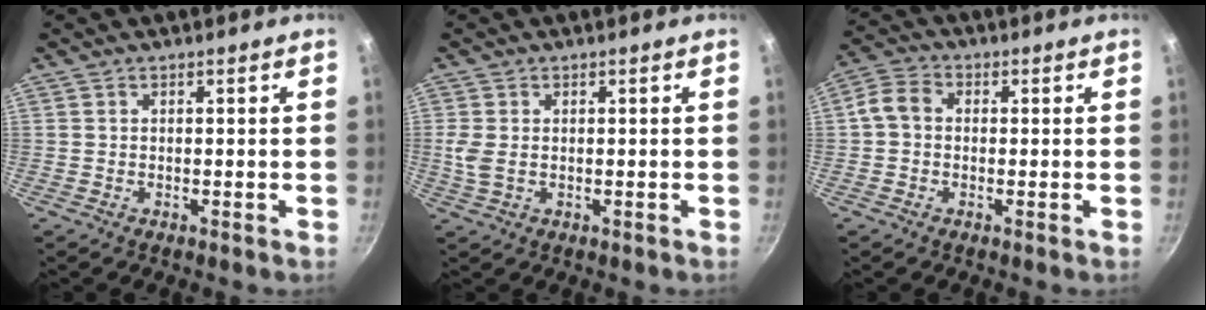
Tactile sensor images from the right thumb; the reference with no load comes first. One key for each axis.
{"total": 3.2, "fx": 0.1, "fy": 1.9, "fz": 2.6, "tx": -0.072, "ty": 0.002, "tz": 0.005}
{"total": 5.3, "fx": 0.1, "fy": 4.2, "fz": 3.2, "tx": -0.056, "ty": 0.018, "tz": -0.007}